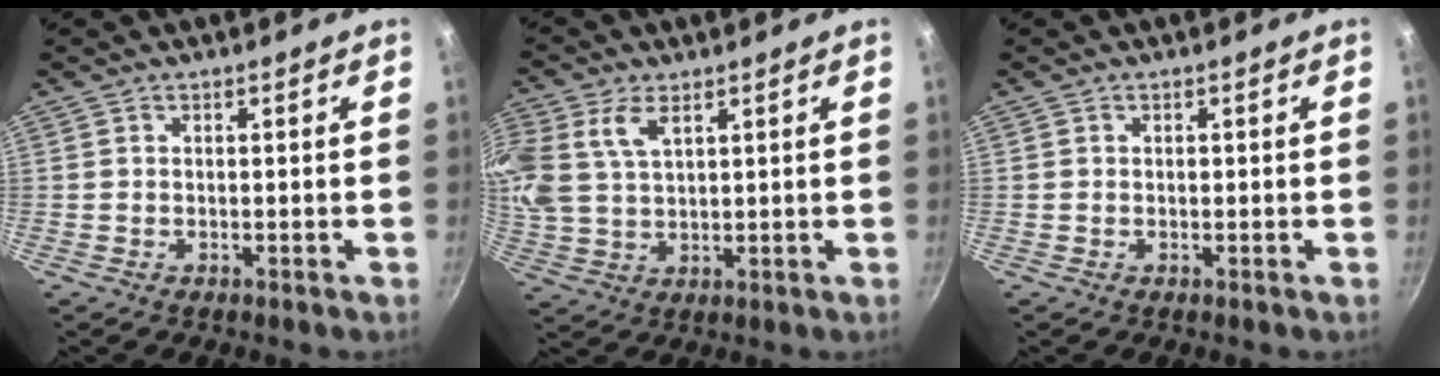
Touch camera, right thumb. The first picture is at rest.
{"total": 12.8, "force": [5.3, 7.6, 8.8], "torque": [-0.226, -0.001, 0.108]}
{"total": 0.0}